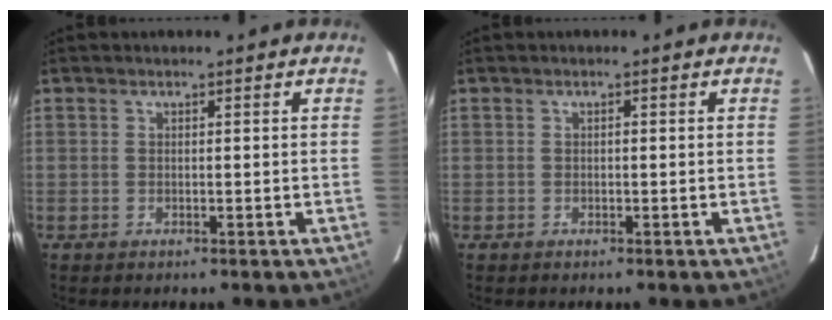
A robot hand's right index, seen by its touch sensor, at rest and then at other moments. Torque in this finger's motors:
{"motor_torque": [0.13, 0.09, 0.00, 0.02]}